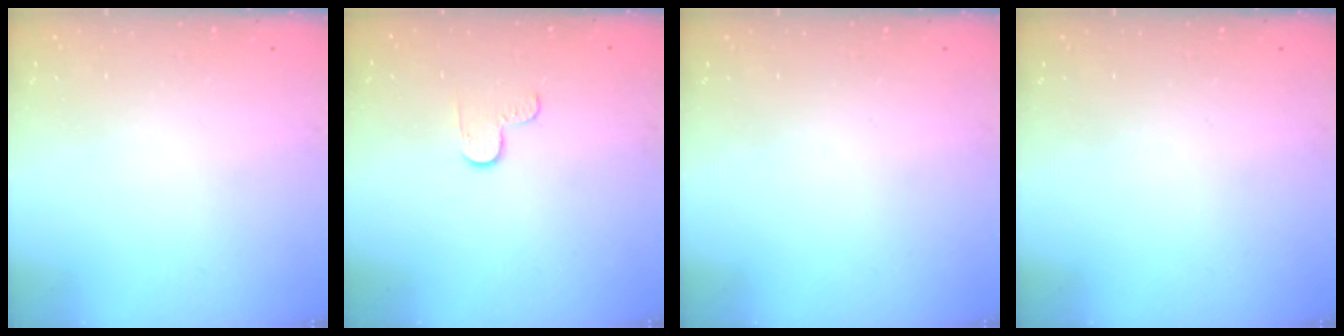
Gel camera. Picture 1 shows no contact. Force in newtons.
{"total": 3.3, "press": 3.3, "slide": 0.4}
{"total": 0.0}
{"total": 0.0}